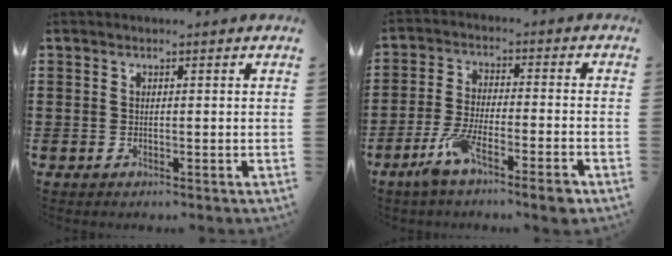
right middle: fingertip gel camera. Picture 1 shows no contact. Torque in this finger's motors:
{"motor_torque": [1.09, -1.05, 0.19, 0.07]}